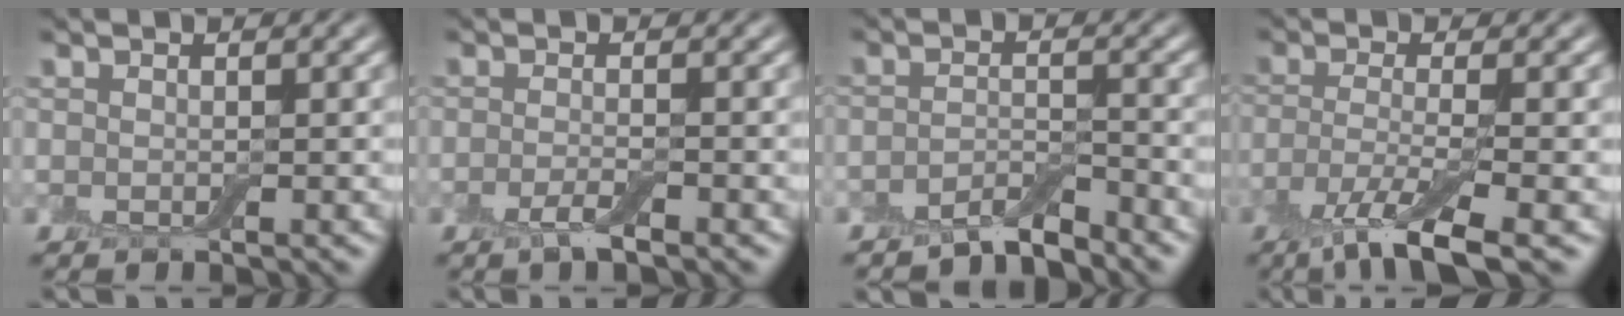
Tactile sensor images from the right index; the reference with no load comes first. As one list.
[{"total": 1.9, "force": [-1.1, 0.4, 1.5], "torque": [-0.029, -0.001, -0.025]}, {"total": 2.7, "force": [-2.5, 0.4, 1.1], "torque": [-0.018, 0.006, -0.050]}, {"total": 5.7, "force": [-3.2, 1.1, 4.6], "torque": [-0.087, -0.011, -0.069]}]